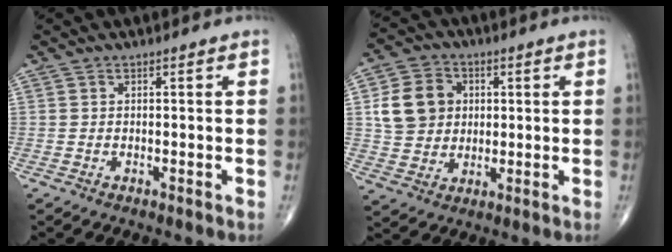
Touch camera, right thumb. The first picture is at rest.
{"total": 10.8, "force": [2.0, 9.1, 5.4], "torque": [-0.075, 0.004, 0.037]}